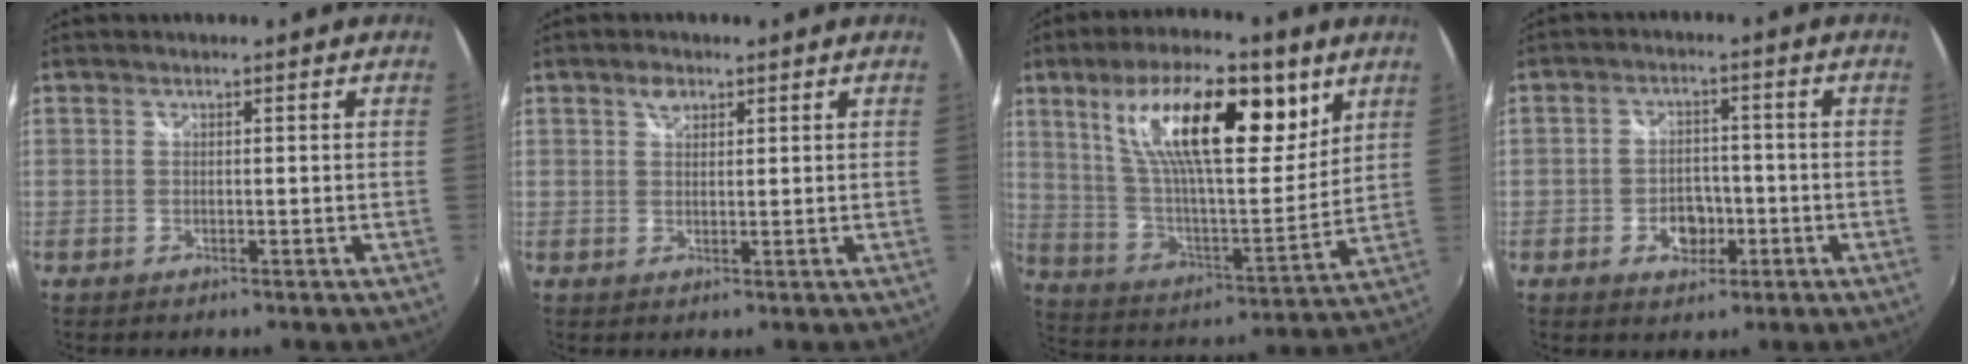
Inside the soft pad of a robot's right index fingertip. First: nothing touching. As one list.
[{"total": 2.3, "force": [1.3, 1.5, 1.2], "torque": [-0.017, 0.007, 0.022]}, {"total": 22.8, "force": [11.0, 8.3, 18.2], "torque": [-0.316, 0.014, 0.192]}, {"total": 5.5, "force": [-2.1, 4.0, 3.0], "torque": [-0.059, 0.005, -0.029]}]